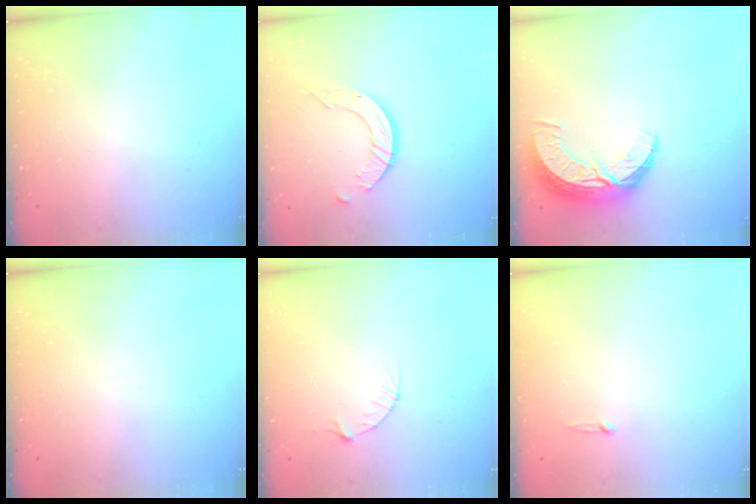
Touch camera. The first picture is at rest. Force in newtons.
{"total": 7.9, "press": 7.8, "slide": 0.7}
{"total": 9.7, "press": 9.7, "slide": 0.7}
{"total": 0.0}
{"total": 3.2, "press": 3.2, "slide": 0.3}
{"total": 2.5, "press": 2.5, "slide": 0.2}